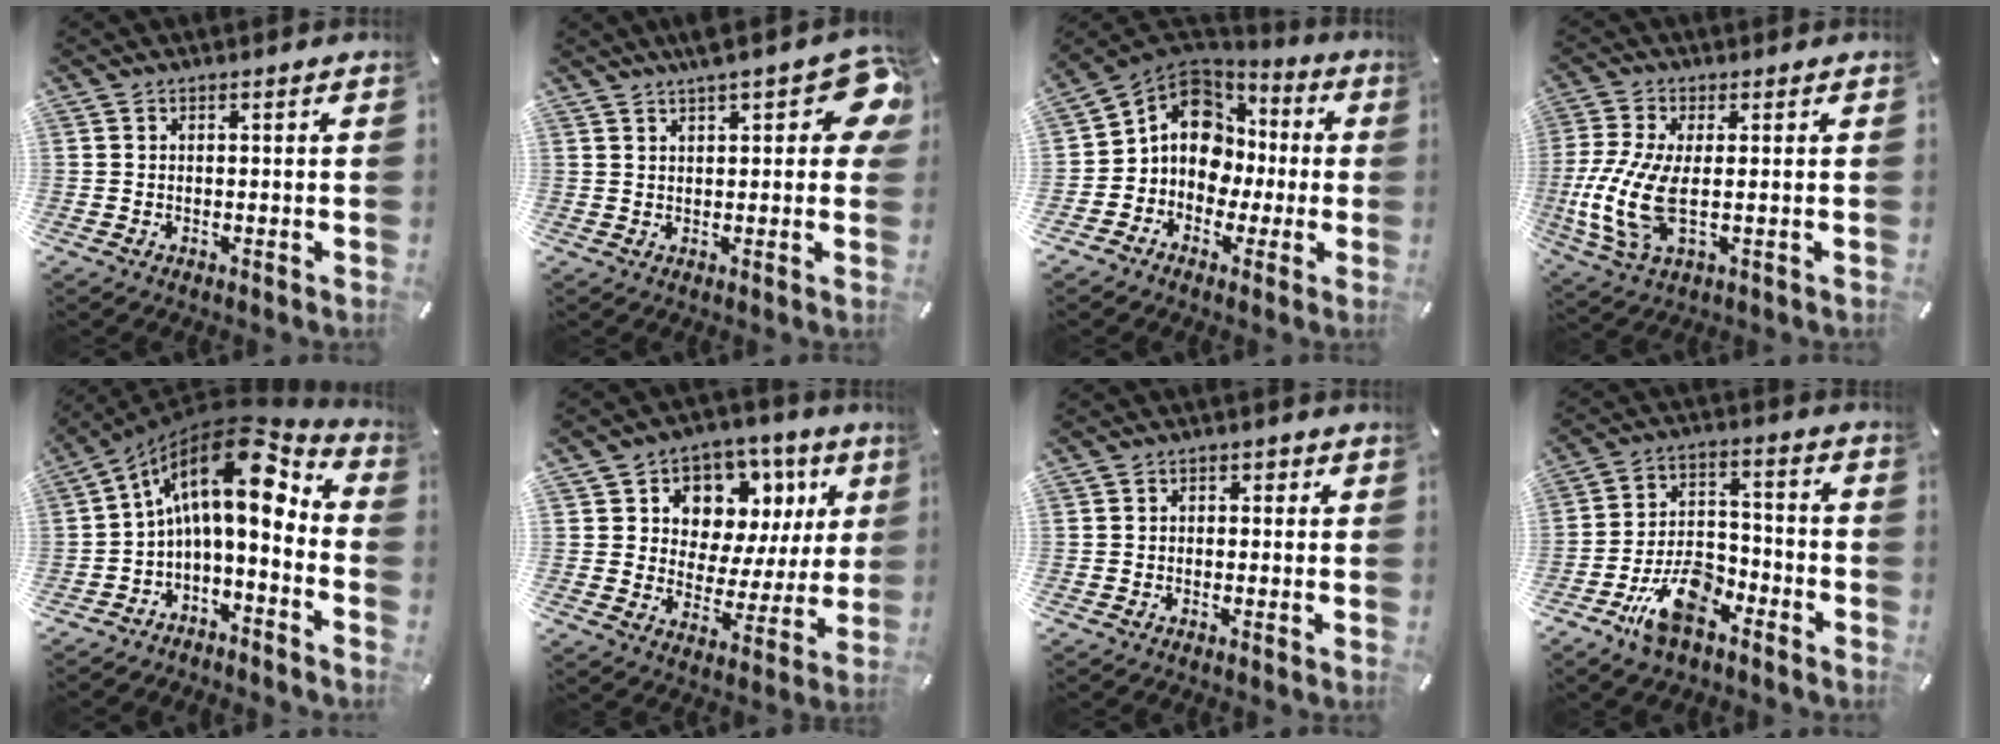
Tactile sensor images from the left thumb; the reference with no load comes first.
{"total": 10.6, "force": [4.8, 4.0, 8.6], "torque": [-0.116, -0.012, 0.081]}
{"total": 12.5, "force": [-0.2, 11.3, 5.5], "torque": [-0.120, -0.001, 0.002]}
{"total": 12.0, "force": [-0.6, 5.0, 10.9], "torque": [-0.247, -0.025, -0.009]}
{"total": 16.3, "force": [4.5, 7.8, 13.6], "torque": [-0.217, -0.035, 0.068]}
{"total": 9.1, "force": [4.3, 7.4, 3.1], "torque": [-0.043, -0.049, 0.077]}
{"total": 2.0, "force": [-1.2, 1.6, 0.5], "torque": [-0.009, 0.011, -0.025]}
{"total": 13.1, "force": [-8.0, 6.8, 7.8], "torque": [-0.139, 0.049, -0.140]}